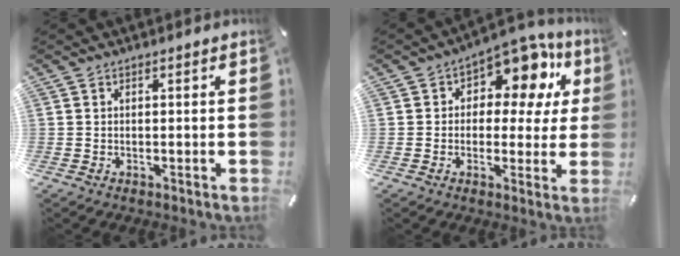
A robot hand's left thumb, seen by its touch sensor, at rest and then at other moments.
{"total": 12.5, "force": [6.1, 7.5, 7.8], "torque": [-0.107, -0.045, 0.109]}